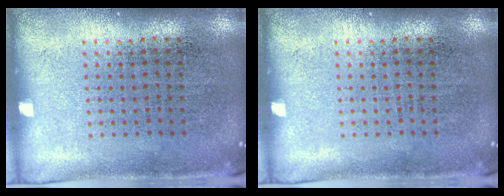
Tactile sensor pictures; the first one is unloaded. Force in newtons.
{"total": 0.0}